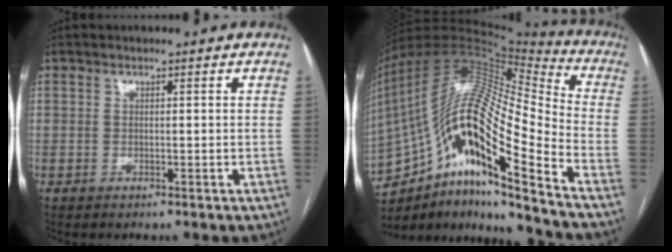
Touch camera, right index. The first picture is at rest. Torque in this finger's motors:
{"motor_torque": [1.18, -0.96, 0.88, 0.21]}